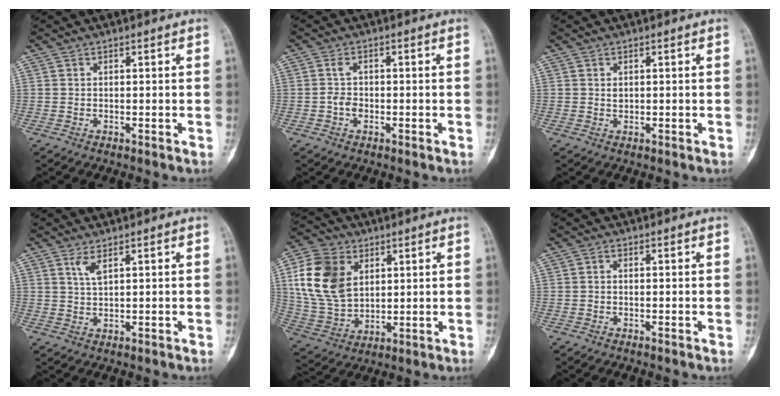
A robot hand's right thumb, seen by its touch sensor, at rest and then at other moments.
{"total": 2.4, "force": [-0.5, 1.7, 1.6], "torque": [-0.020, 0.010, -0.013]}
{"total": 0.8, "force": [0.3, 0.6, 0.4], "torque": [0.000, 0.002, 0.007]}
{"total": 2.5, "force": [1.5, 0.6, 1.9], "torque": [-0.039, -0.006, 0.035]}
{"total": 15.6, "force": [4.5, 11.1, 10.1], "torque": [-0.182, -0.007, 0.092]}
{"total": 0.7, "force": [-0.1, 0.4, 0.5], "torque": [-0.007, 0.001, -0.007]}